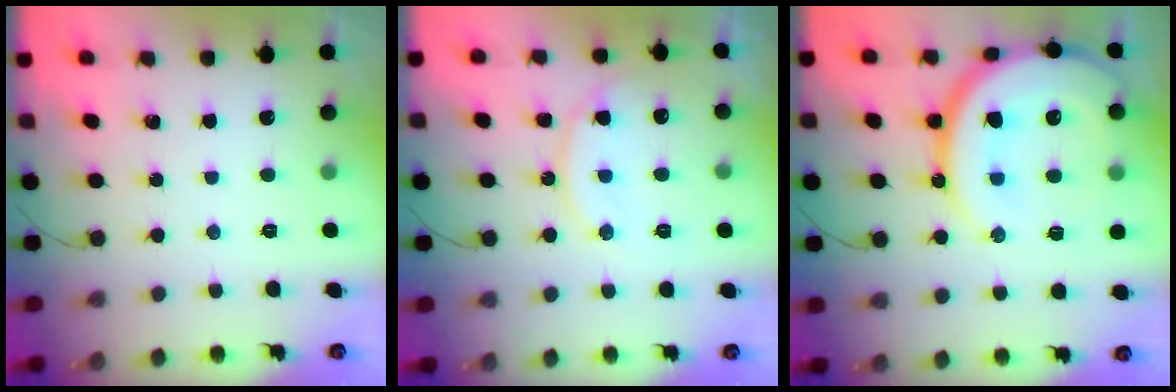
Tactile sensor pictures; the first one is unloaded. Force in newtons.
{"total": 13.5, "press": 13.5, "slide": 1.2}
{"total": 24.4, "press": 24.3, "slide": 2.5}